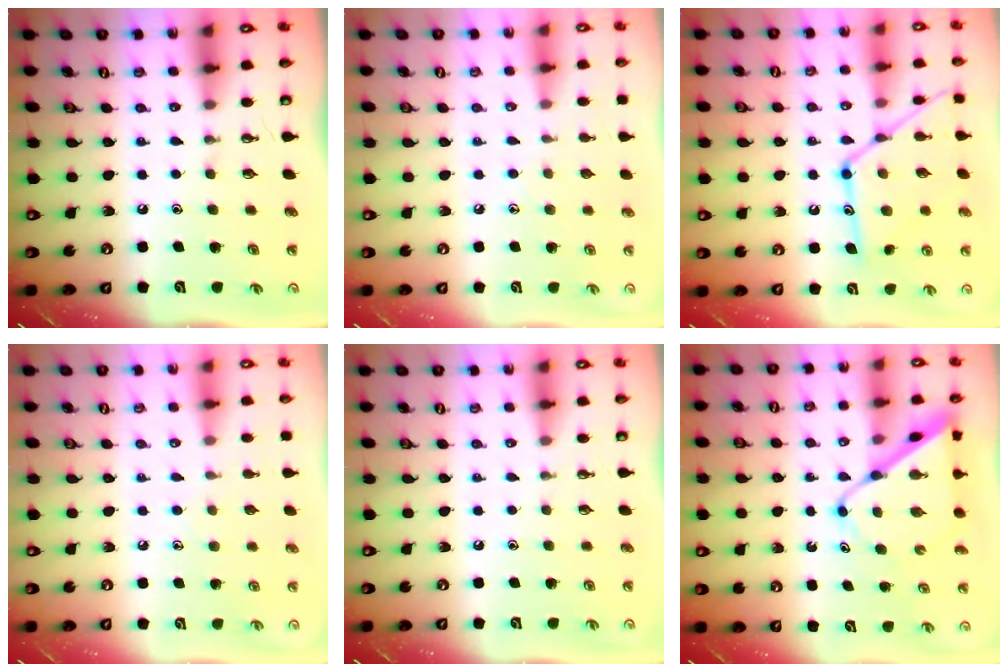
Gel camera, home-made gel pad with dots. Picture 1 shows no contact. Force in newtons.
{"total": 4.9, "press": 4.9, "slide": 0.6}
{"total": 16.5, "press": 16.4, "slide": 1.3}
{"total": 5.2, "press": 5.2, "slide": 0.6}
{"total": 0.0}
{"total": 10.7, "press": 10.7, "slide": 0.9}